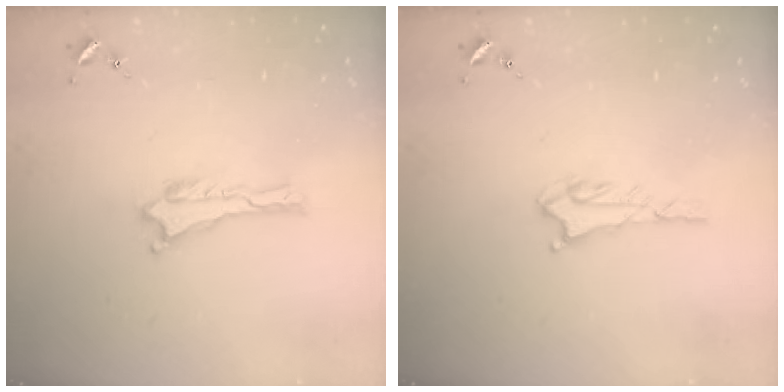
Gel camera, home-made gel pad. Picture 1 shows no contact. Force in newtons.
{"total": 1.8, "press": 1.8, "slide": 0.2}